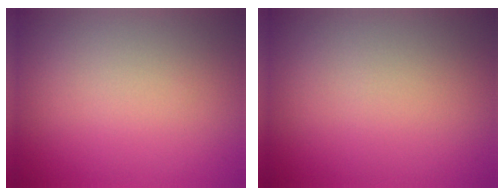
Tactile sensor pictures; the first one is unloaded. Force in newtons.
{"total": 0.0}